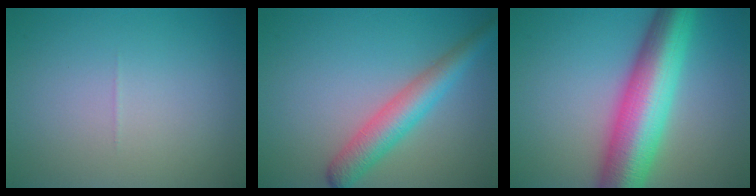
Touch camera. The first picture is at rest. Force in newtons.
{"total": 4.4, "press": 4.4, "slide": 0.2}
{"total": 10.6, "press": 10.6, "slide": 0.1}